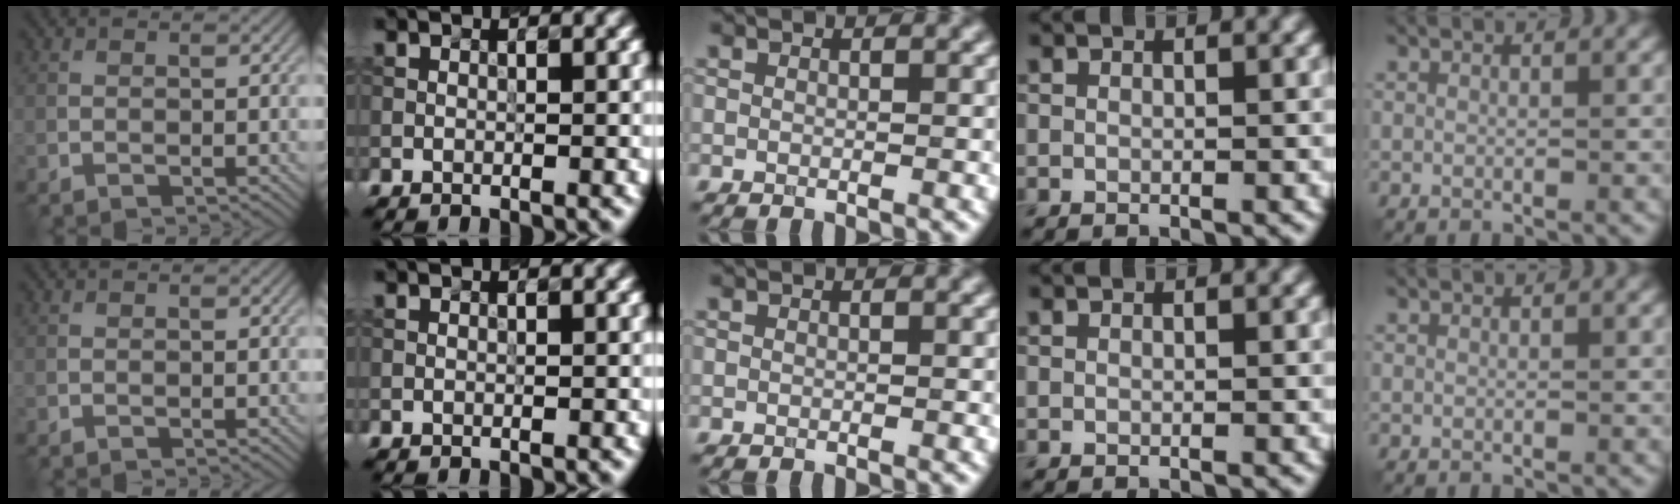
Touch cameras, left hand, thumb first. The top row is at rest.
{}